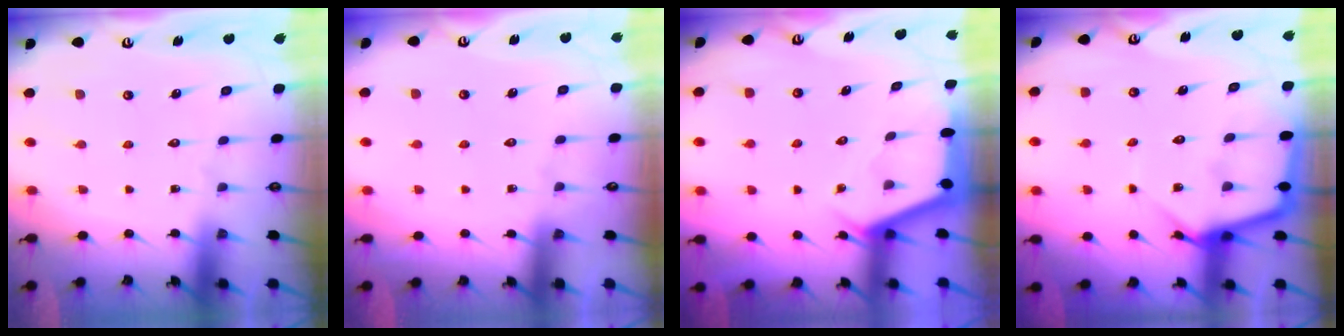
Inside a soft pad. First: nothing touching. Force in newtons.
{"total": 3.2, "press": 3.2, "slide": 0.4}
{"total": 2.8, "press": 2.8, "slide": 0.4}
{"total": 8.0, "press": 8.0, "slide": 0.6}